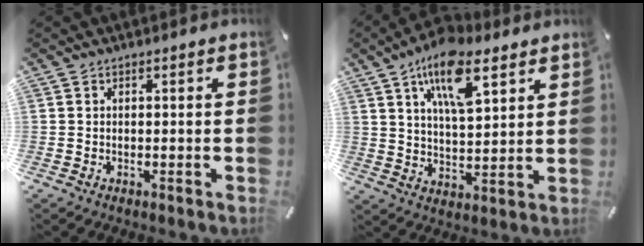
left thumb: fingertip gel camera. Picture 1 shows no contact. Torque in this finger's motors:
{"motor_torque": [0.50, 0.49, 1.74, -1.03, 0.52]}